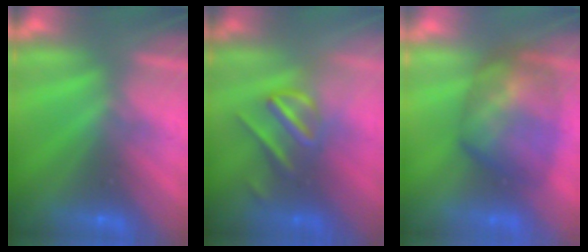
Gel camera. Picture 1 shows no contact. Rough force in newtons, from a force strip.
{"total": 3.0}
{"total": 8.7}